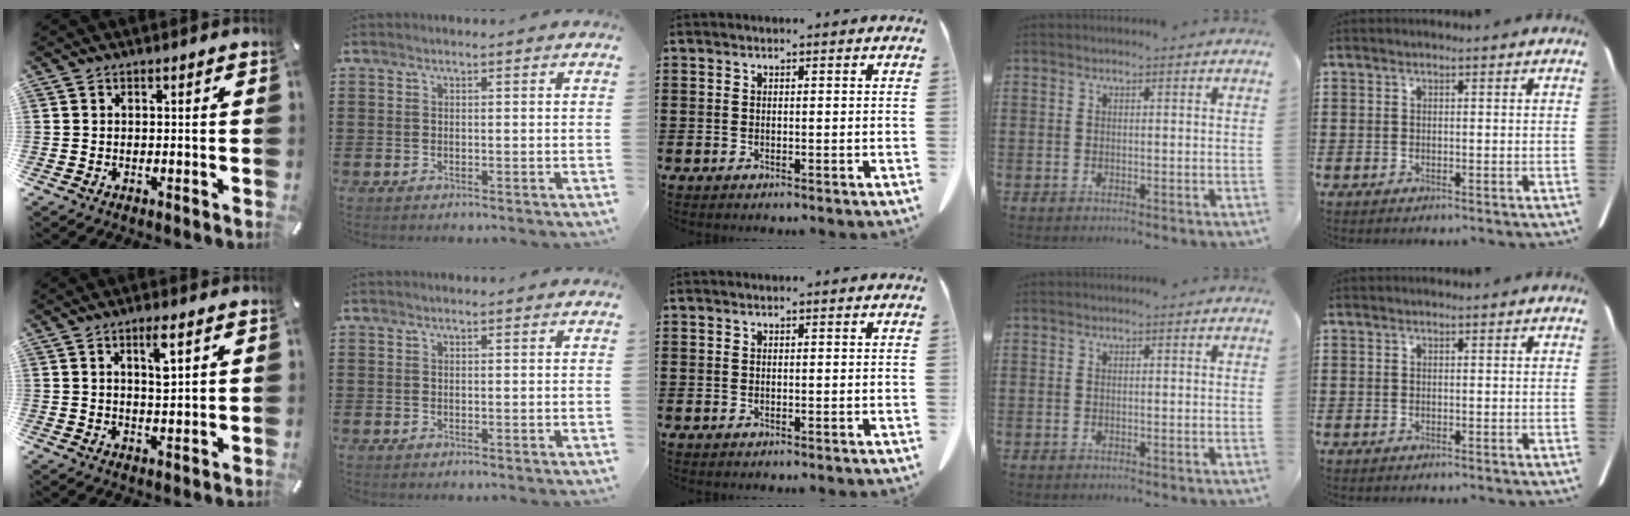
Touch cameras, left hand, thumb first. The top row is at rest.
{"thumb": {"total": 5.0, "force": [2.1, 1.2, 4.4], "torque": [-0.076, -0.004, 0.031]}}